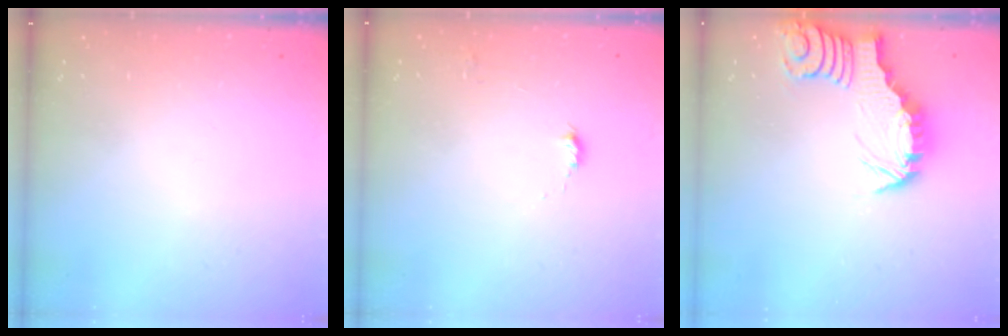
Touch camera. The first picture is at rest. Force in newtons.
{"total": 5.7, "press": 5.6, "slide": 0.5}
{"total": 2.7, "press": 2.7, "slide": 0.3}